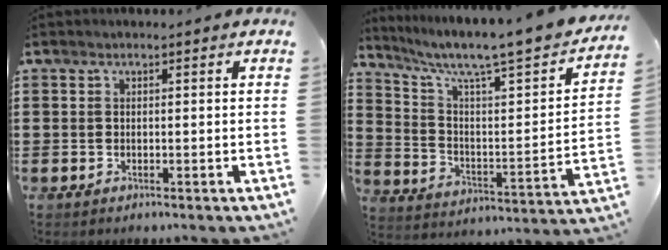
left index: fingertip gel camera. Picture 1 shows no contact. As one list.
[{"total": 7.1, "force": [5.7, 0.6, 4.2], "torque": [-0.099, -0.052, 0.086]}]